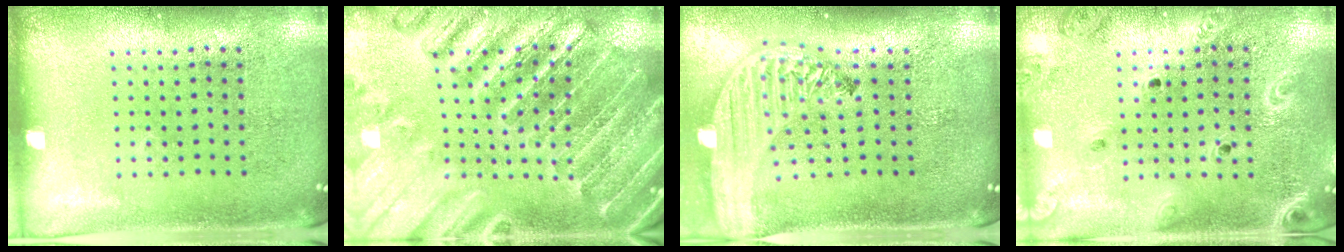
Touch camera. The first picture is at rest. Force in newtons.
{"total": 3.1, "press": 3.1, "slide": 0.4}
{"total": 3.2, "press": 2.6, "slide": 1.9}
{"total": 2.1, "press": 1.9, "slide": 0.9}